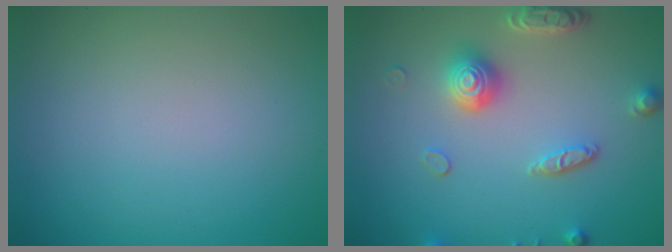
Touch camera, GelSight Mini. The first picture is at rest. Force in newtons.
{"total": 4.2, "press": 3.5, "slide": 2.3}